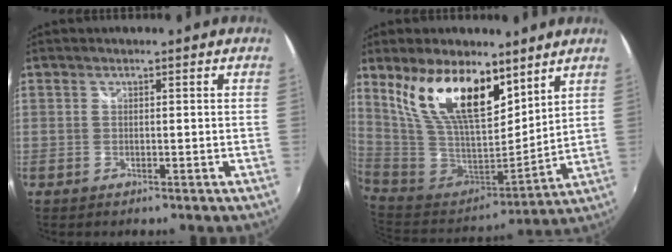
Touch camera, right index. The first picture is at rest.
{"total": 20.1, "force": [11.0, 9.3, 14.0], "torque": [-0.275, 0.013, 0.219]}